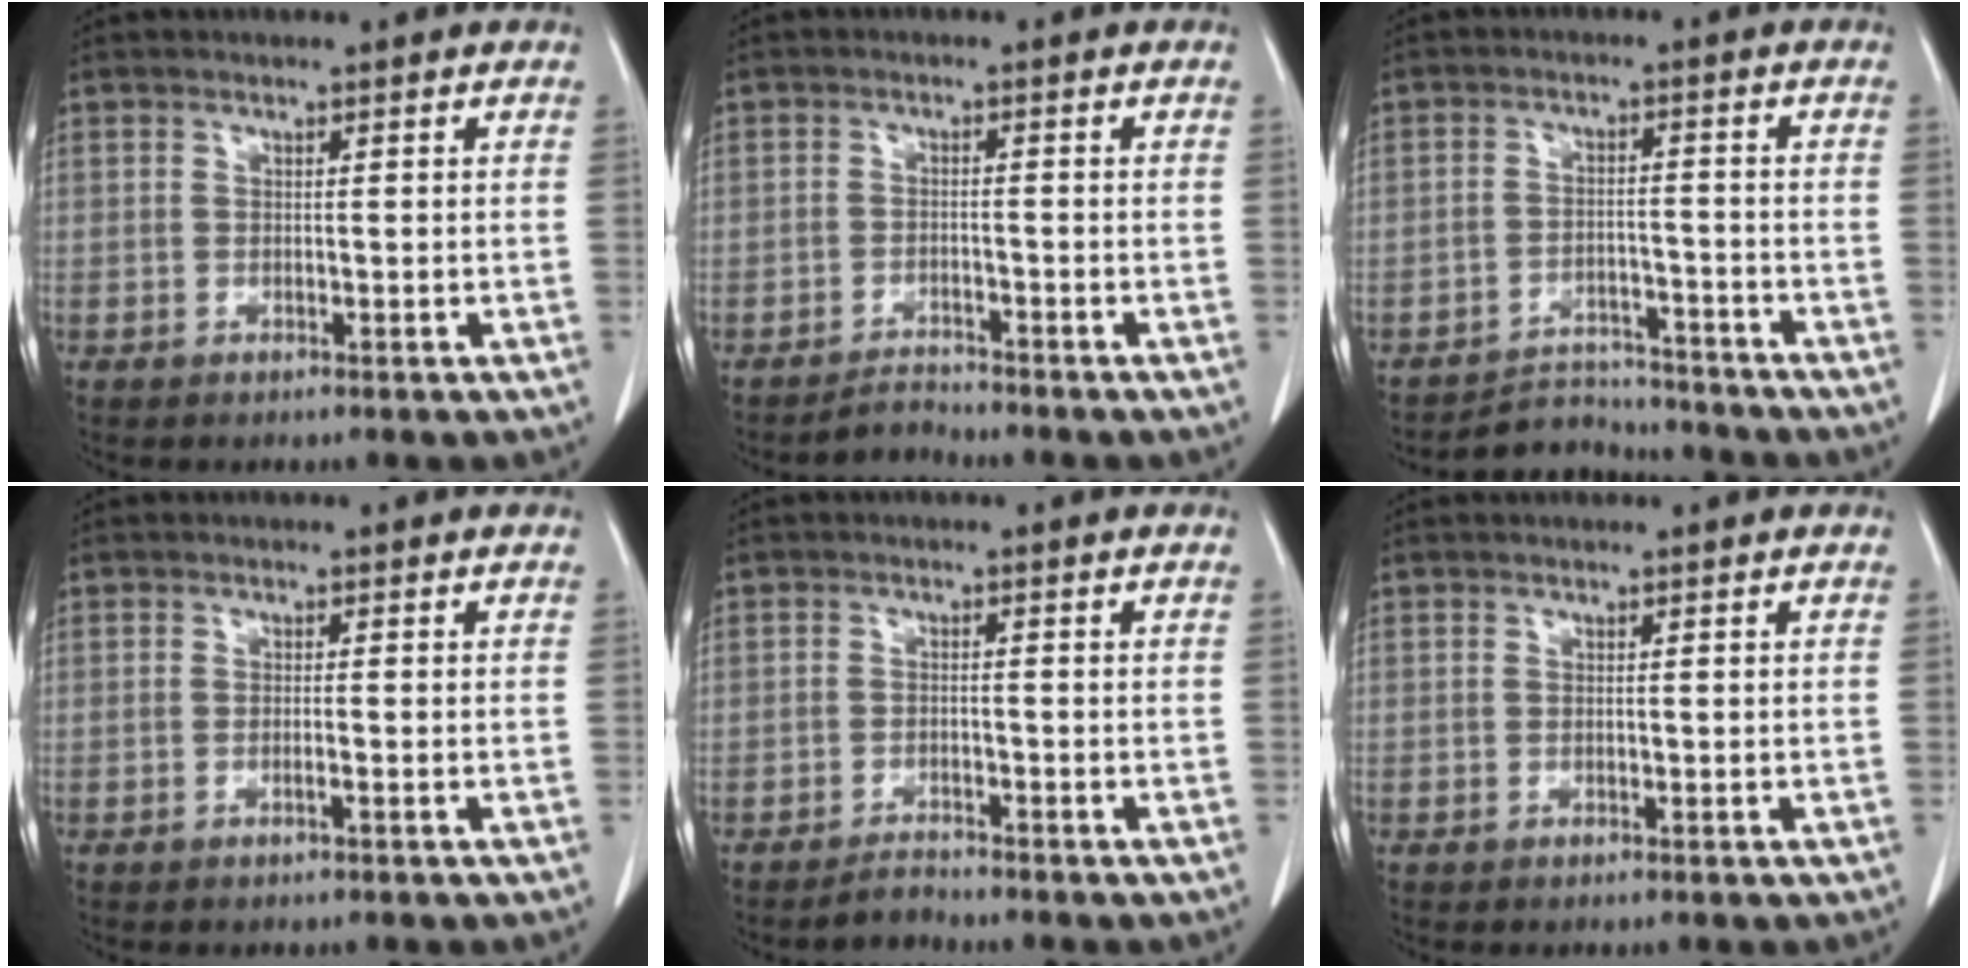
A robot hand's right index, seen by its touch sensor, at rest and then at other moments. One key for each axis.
{"total": 2.3, "fx": -2.2, "fy": 0.1, "fz": -0.6, "tx": 0.015, "ty": -0.011, "tz": -0.037}
{"total": 6.1, "fx": -5.9, "fy": 1.5, "fz": -0.9, "tx": 0.020, "ty": 0.015, "tz": -0.094}
{"total": 0.8, "fx": -0.4, "fy": -0.1, "fz": 0.7, "tx": -0.016, "ty": -0.001, "tz": -0.006}
{"total": 1.8, "fx": -1.8, "fy": 0.1, "fz": -0.3, "tx": 0.010, "ty": -0.006, "tz": -0.029}
{"total": 0.0}